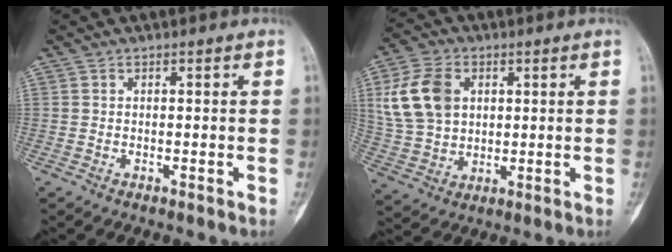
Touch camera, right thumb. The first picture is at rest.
{"total": 12.7, "force": [3.4, 9.2, 8.1], "torque": [-0.147, 0.000, 0.069]}